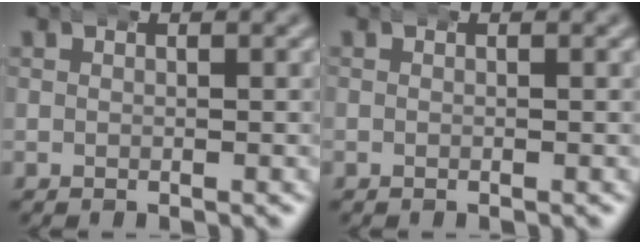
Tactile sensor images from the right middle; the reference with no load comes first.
{"total": 0.0}